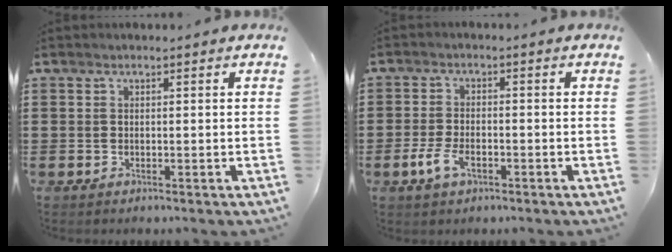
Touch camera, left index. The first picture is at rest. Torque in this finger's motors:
{"motor_torque": [0.50, 0.41, 0.16, 0.06]}